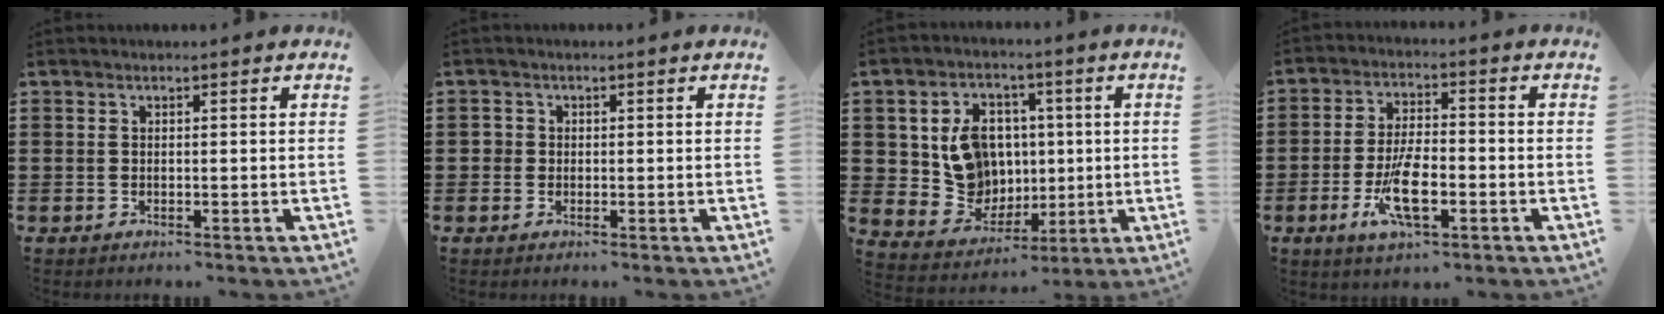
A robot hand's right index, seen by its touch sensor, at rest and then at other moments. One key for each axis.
{"total": 1.1, "fx": 0.1, "fy": 1.1, "fz": 0.3, "tx": -0.008, "ty": 0.006, "tz": 0.000}
{"total": 9.7, "fx": 1.4, "fy": 8.8, "fz": 3.9, "tx": -0.094, "ty": 0.012, "tz": 0.037}
{"total": 8.6, "fx": -3.0, "fy": 3.0, "fz": 7.5, "tx": -0.162, "ty": -0.016, "tz": -0.054}